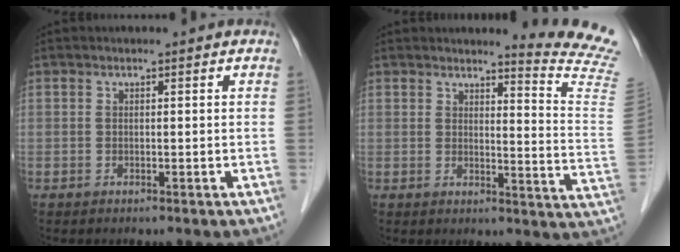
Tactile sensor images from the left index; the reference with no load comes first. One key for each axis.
{"total": 11.2, "fx": 10.8, "fy": -2.4, "fz": 1.5, "tx": -0.024, "ty": -0.129, "tz": 0.104}